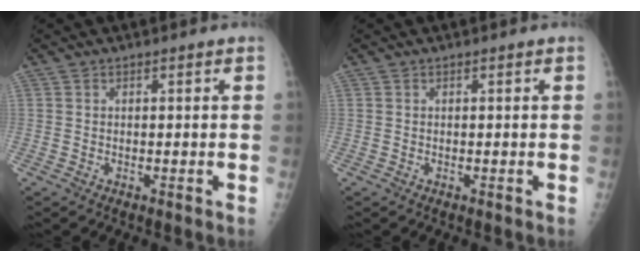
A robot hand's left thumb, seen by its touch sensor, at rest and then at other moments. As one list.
[{"total": 0.0}]